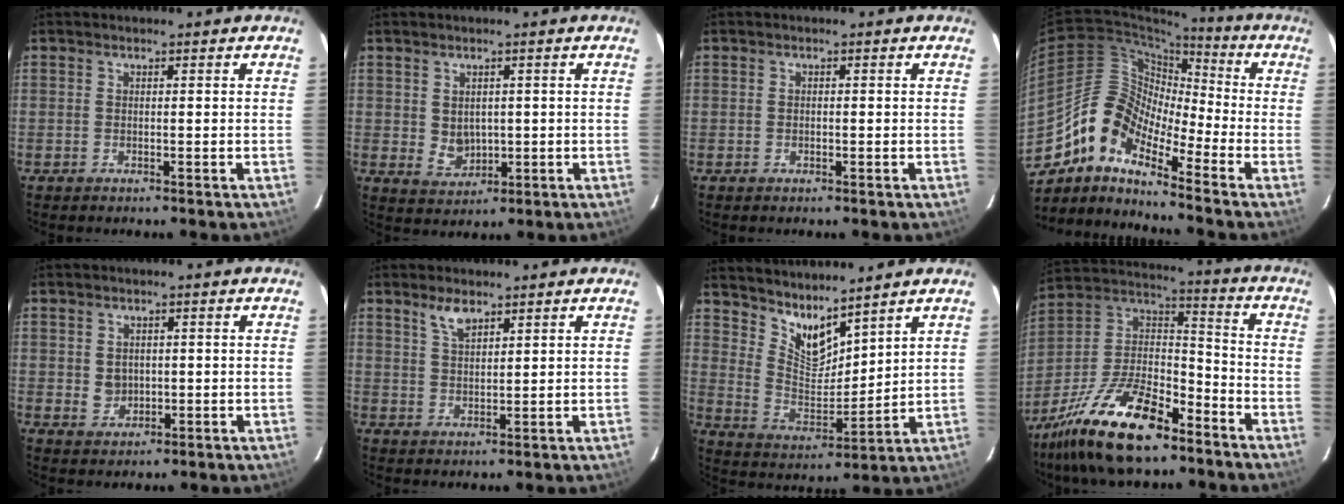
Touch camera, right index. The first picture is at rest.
{"total": 4.1, "force": [0.5, 3.4, 2.2], "torque": [-0.040, 0.000, 0.020]}
{"total": 0.6, "force": [0.0, 0.4, 0.3], "torque": [-0.006, 0.002, 0.000]}
{"total": 12.2, "force": [-8.3, 5.1, 7.3], "torque": [-0.118, 0.013, -0.177]}
{"total": 3.2, "force": [0.2, 2.9, 1.4], "torque": [-0.026, 0.003, 0.010]}
{"total": 3.9, "force": [2.8, 1.4, 2.3], "torque": [-0.043, 0.003, 0.055]}
{"total": 9.7, "force": [8.2, 2.8, 4.3], "torque": [-0.081, -0.009, 0.162]}
{"total": 21.5, "force": [-14.4, 8.5, 13.5], "torque": [-0.276, 0.003, -0.256]}